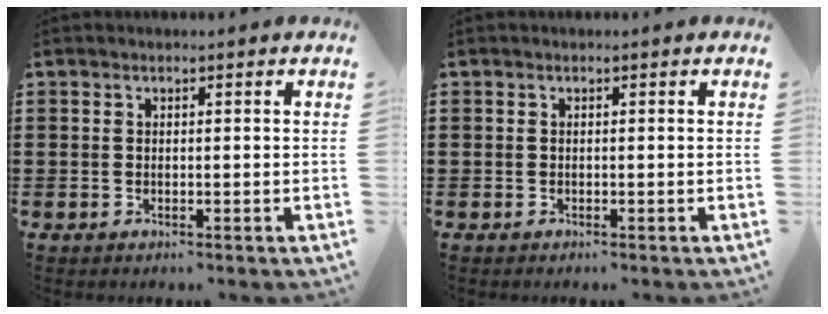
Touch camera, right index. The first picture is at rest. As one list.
[{"total": 0.0}]